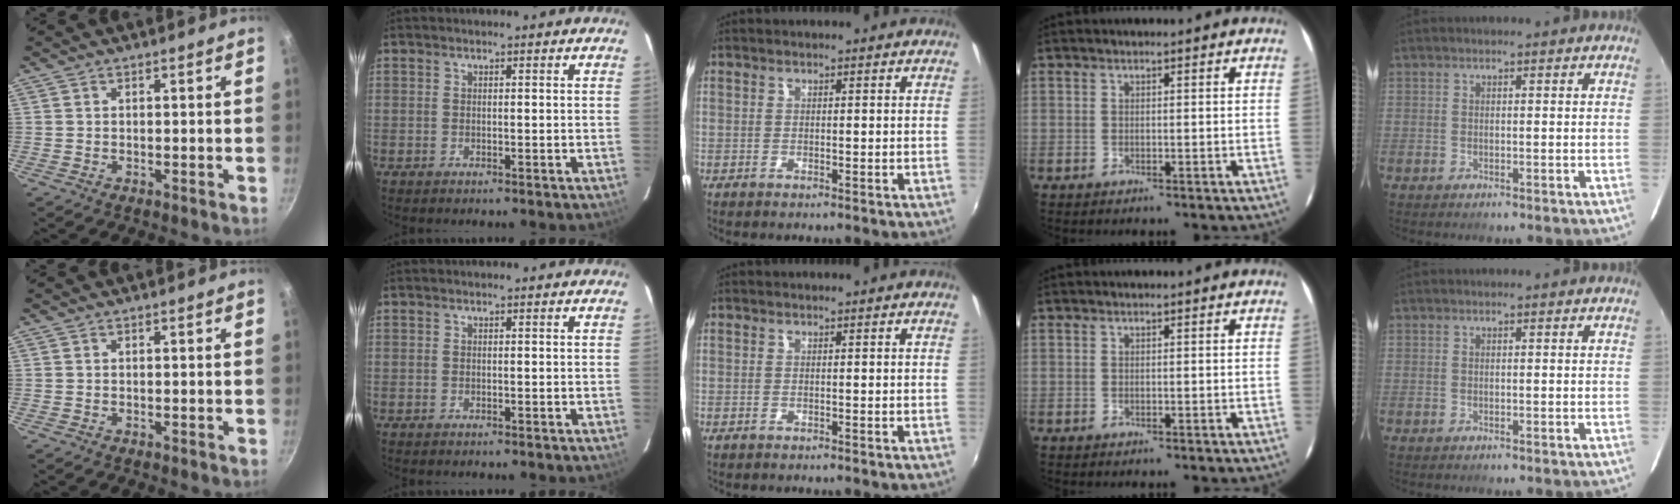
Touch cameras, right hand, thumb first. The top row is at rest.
{}